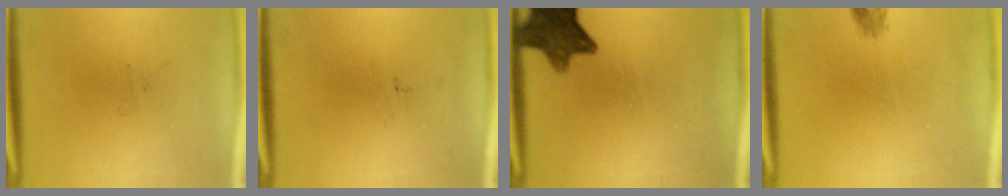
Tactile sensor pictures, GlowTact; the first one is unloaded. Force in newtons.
{"total": 0.0}
{"total": 10.6}
{"total": 1.2}